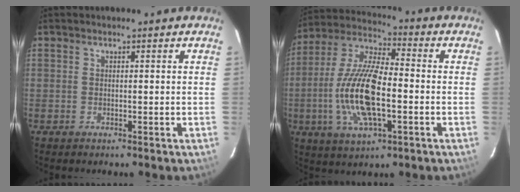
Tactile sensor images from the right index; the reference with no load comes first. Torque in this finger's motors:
{"motor_torque": [2.14, 0.00, 0.58, 0.21]}